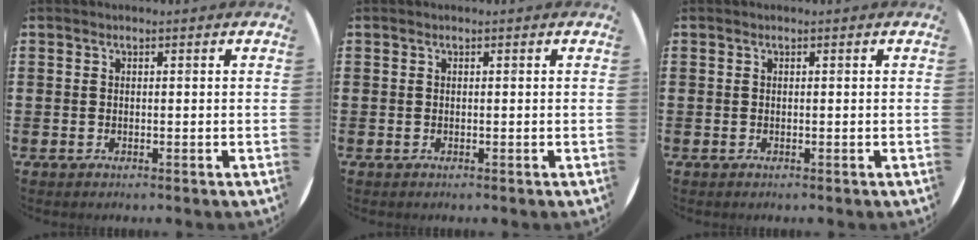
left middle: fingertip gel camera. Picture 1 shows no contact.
{"total": 0.0}
{"total": 0.0}